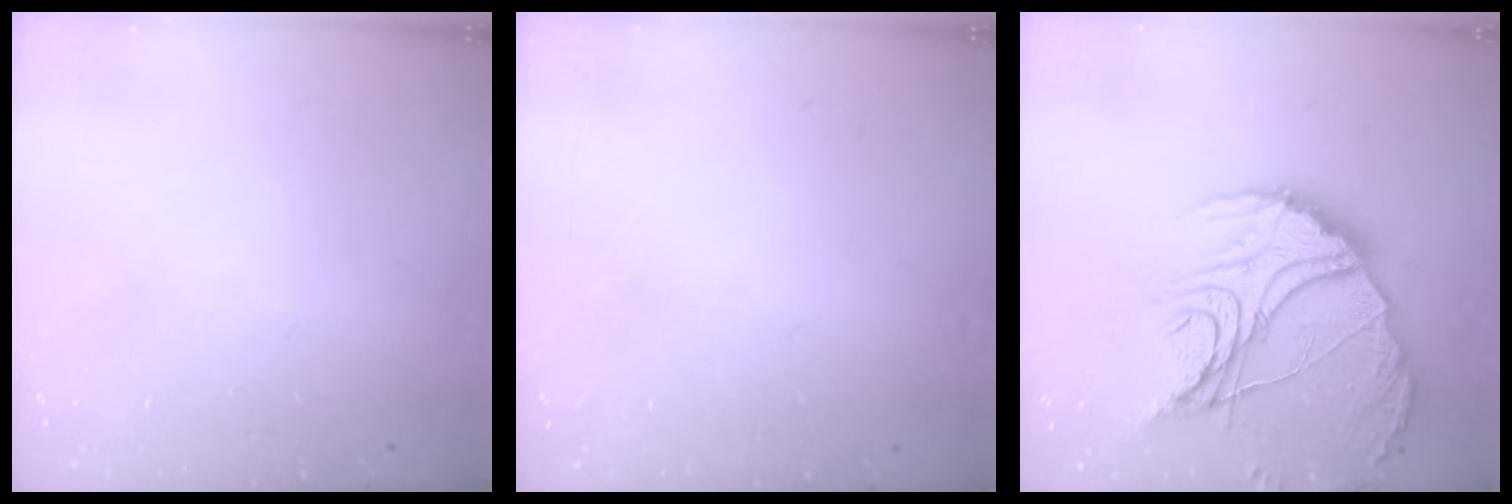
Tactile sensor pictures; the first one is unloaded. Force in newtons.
{"total": 3.2, "press": 3.2, "slide": 0.1}
{"total": 22.4, "press": 22.3, "slide": 1.9}